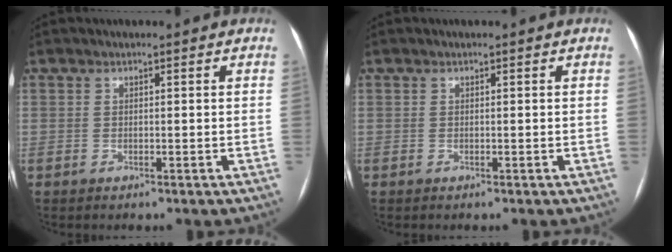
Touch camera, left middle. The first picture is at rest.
{"total": 0.0}